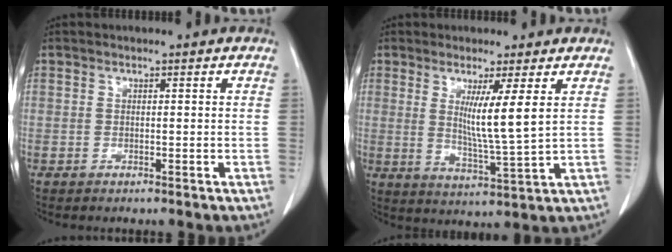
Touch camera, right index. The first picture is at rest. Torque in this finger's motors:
{"motor_torque": [1.11, 0.47, 0.48, 0.16]}